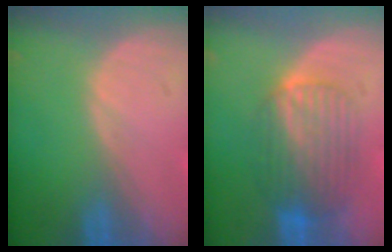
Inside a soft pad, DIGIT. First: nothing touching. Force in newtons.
{"total": 6.7, "press": 6.7, "slide": 0.3}